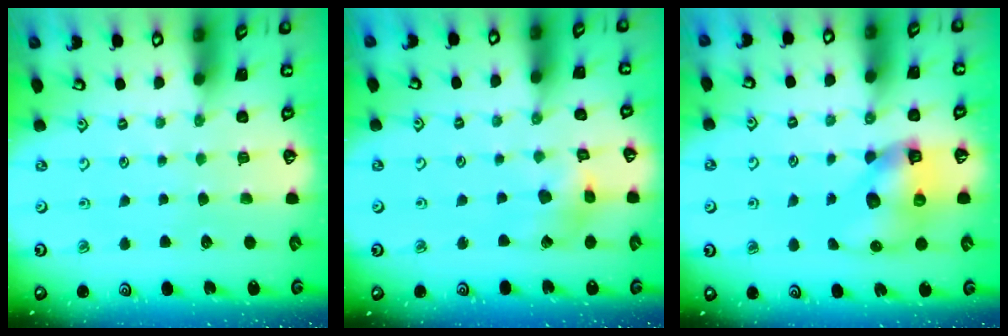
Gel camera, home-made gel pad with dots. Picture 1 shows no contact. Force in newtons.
{"total": 6.8, "press": 6.8, "slide": 0.7}
{"total": 10.8, "press": 10.7, "slide": 1.5}